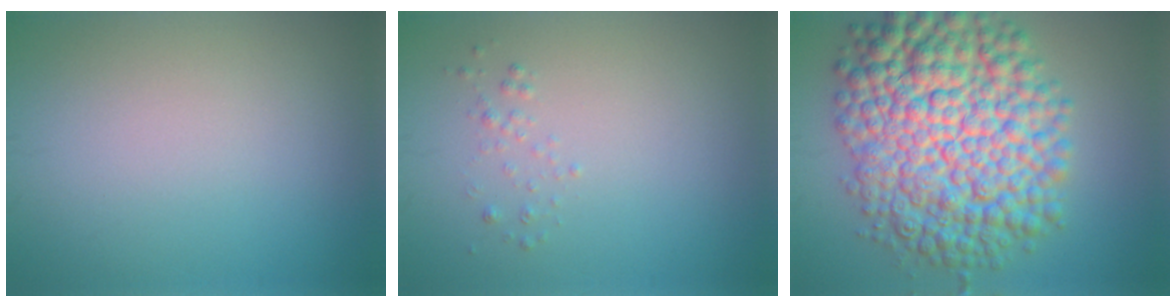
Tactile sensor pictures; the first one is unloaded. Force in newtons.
{"total": 0.7, "press": 0.7, "slide": 0.1}
{"total": 14.3, "press": 14.3, "slide": 0.3}